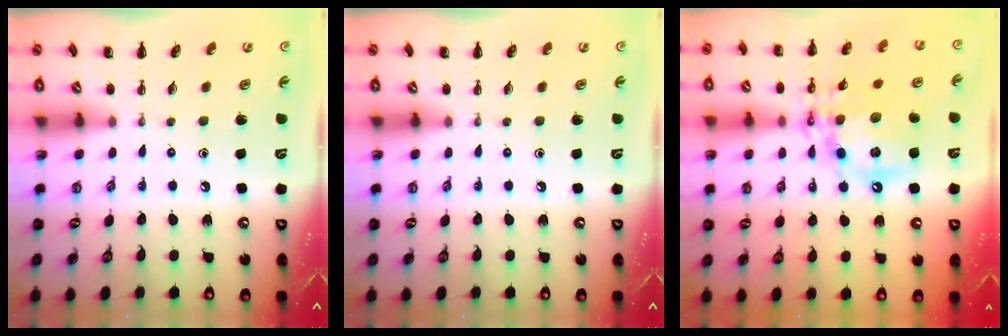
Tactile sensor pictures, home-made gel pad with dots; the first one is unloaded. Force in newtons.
{"total": 0.0}
{"total": 16.7, "press": 16.4, "slide": 3.3}